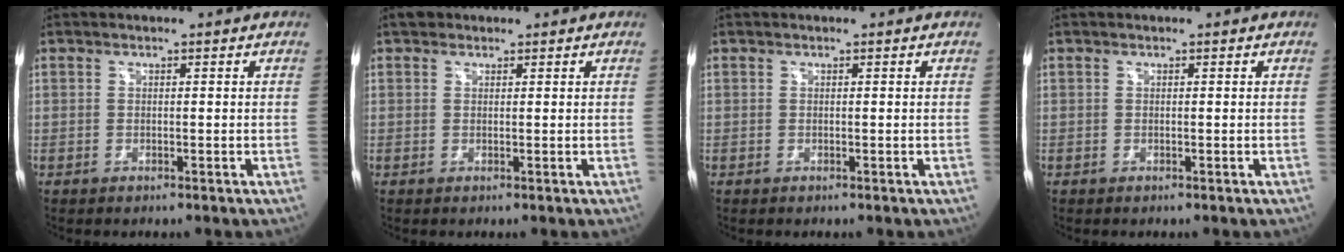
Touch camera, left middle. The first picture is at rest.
{"total": 1.2, "force": [0.9, 0.9, 0.2], "torque": [-0.001, 0.012, 0.011]}
{"total": 0.0}
{"total": 0.0}